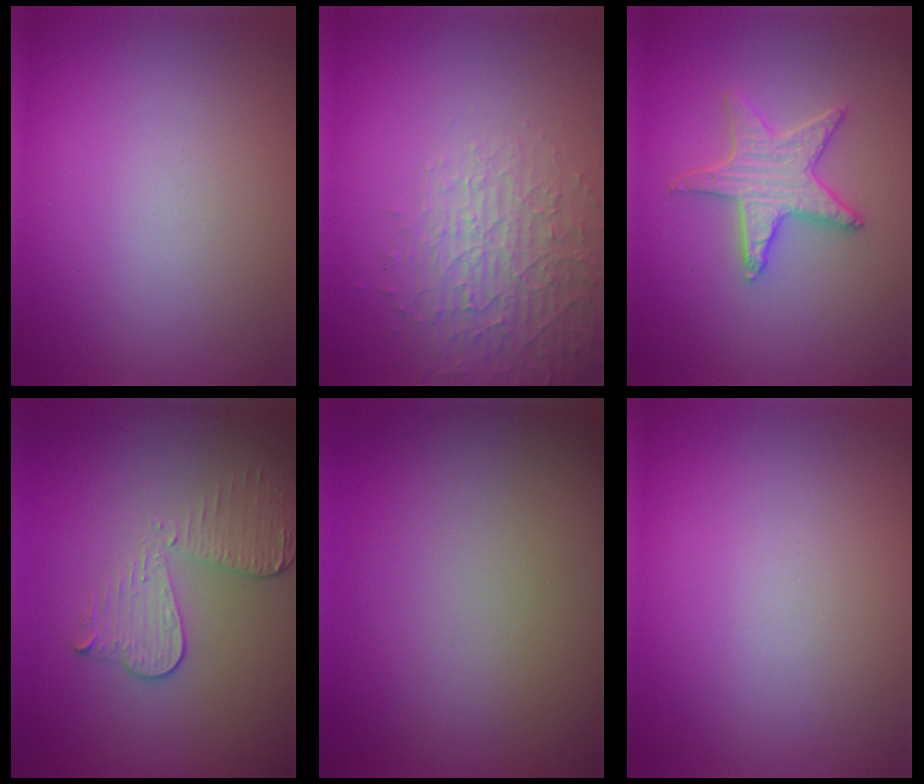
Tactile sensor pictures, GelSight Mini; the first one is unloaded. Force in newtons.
{"total": 4.1, "press": 4.0, "slide": 0.9}
{"total": 3.5, "press": 3.4, "slide": 0.9}
{"total": 3.3, "press": 3.0, "slide": 1.5}
{"total": 0.0}
{"total": 0.0}